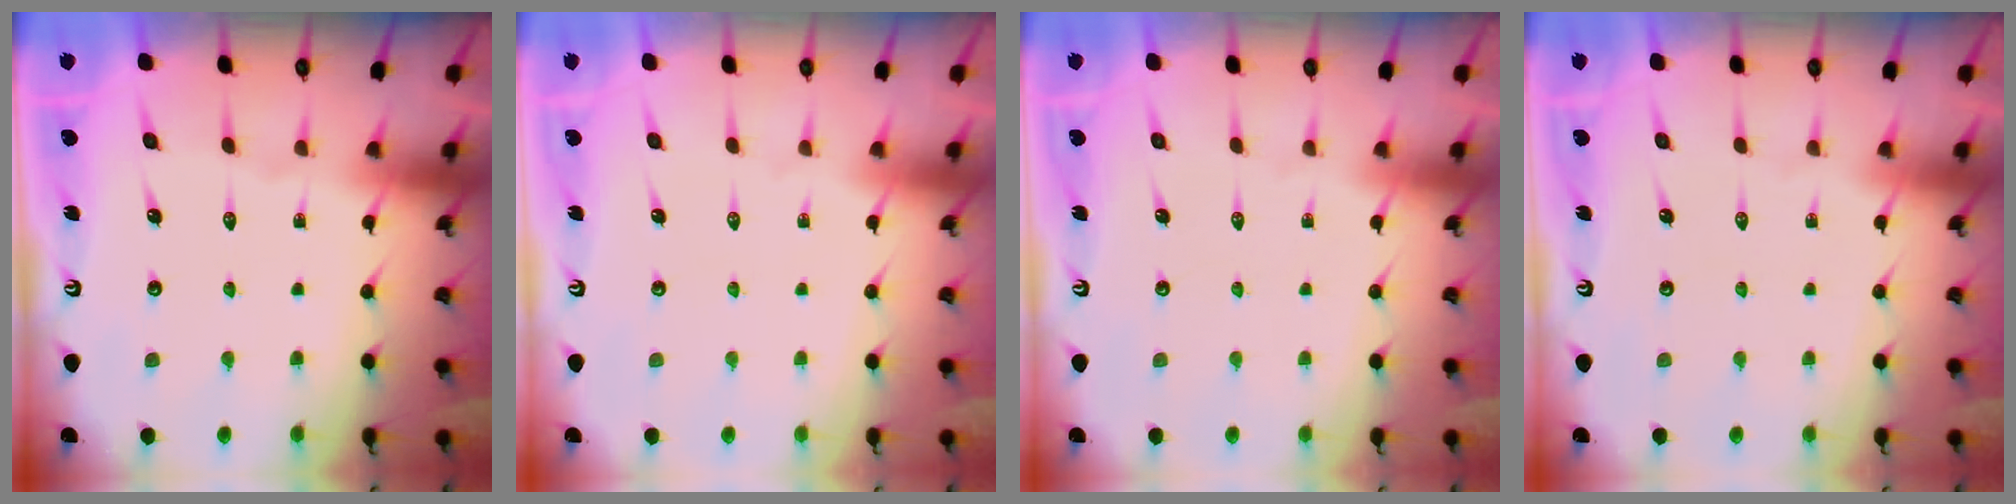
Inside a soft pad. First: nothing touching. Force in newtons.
{"total": 0.0}
{"total": 0.0}
{"total": 0.0}